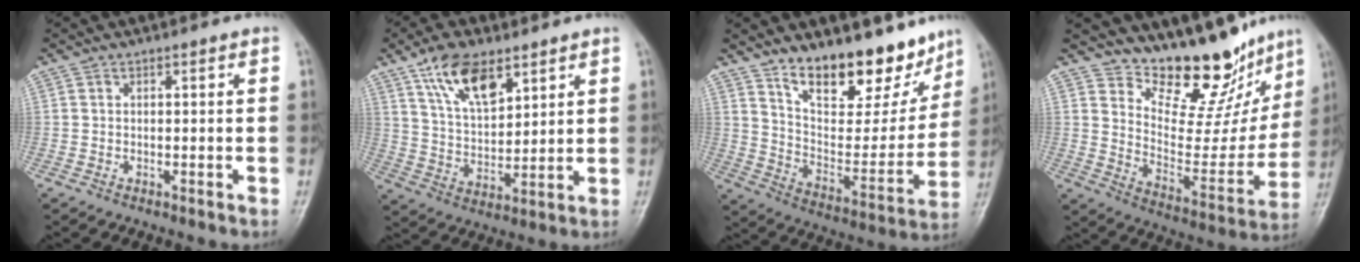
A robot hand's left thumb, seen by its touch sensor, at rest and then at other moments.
{"total": 12.0, "force": [7.2, 5.7, 7.8], "torque": [-0.119, -0.032, 0.139]}
{"total": 19.2, "force": [14.2, 8.2, 9.8], "torque": [-0.086, -0.093, 0.231]}
{"total": 18.0, "force": [15.4, 6.9, 6.2], "torque": [-0.034, -0.120, 0.229]}